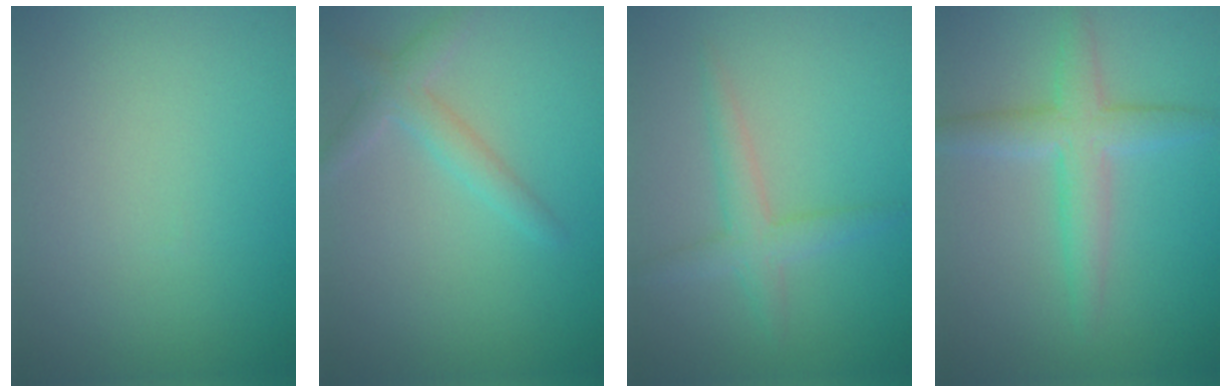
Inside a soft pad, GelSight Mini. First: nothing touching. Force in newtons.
{"total": 2.3, "press": 2.3, "slide": 0.1}
{"total": 2.4, "press": 2.4, "slide": 0.1}
{"total": 3.7, "press": 3.7, "slide": 0.1}